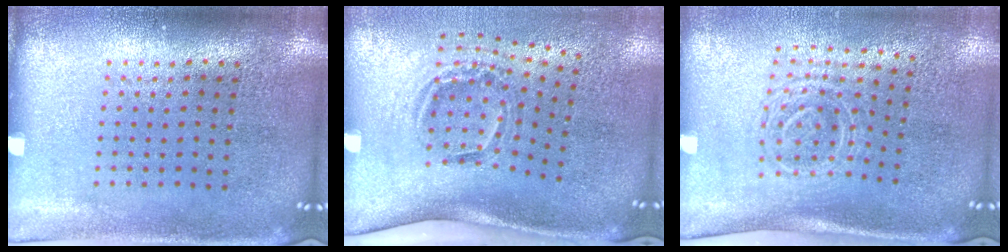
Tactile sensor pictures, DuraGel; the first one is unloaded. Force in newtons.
{"total": 2.1, "press": 1.2, "slide": 1.7}
{"total": 1.7, "press": 1.3, "slide": 1.1}